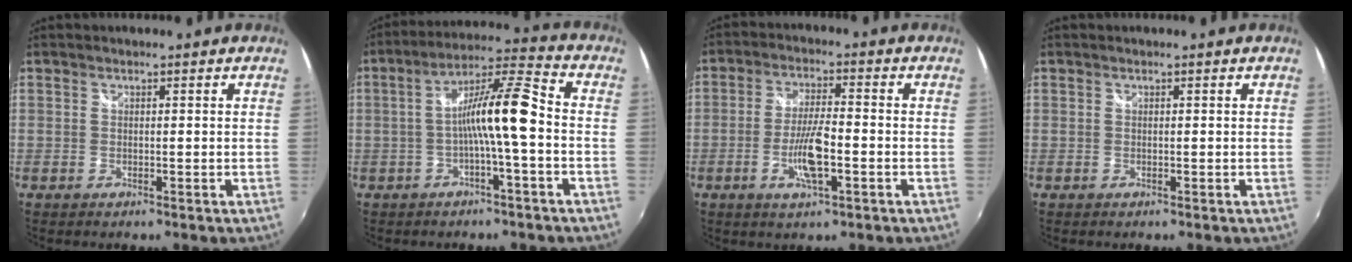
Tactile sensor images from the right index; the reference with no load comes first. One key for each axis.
{"total": 10.3, "fx": -2.0, "fy": 0.4, "fz": 10.1, "tx": -0.187, "ty": 0.021, "tz": -0.036}
{"total": 8.0, "fx": -2.6, "fy": 1.9, "fz": 7.3, "tx": -0.144, "ty": -0.004, "tz": -0.049}
{"total": 0.0}